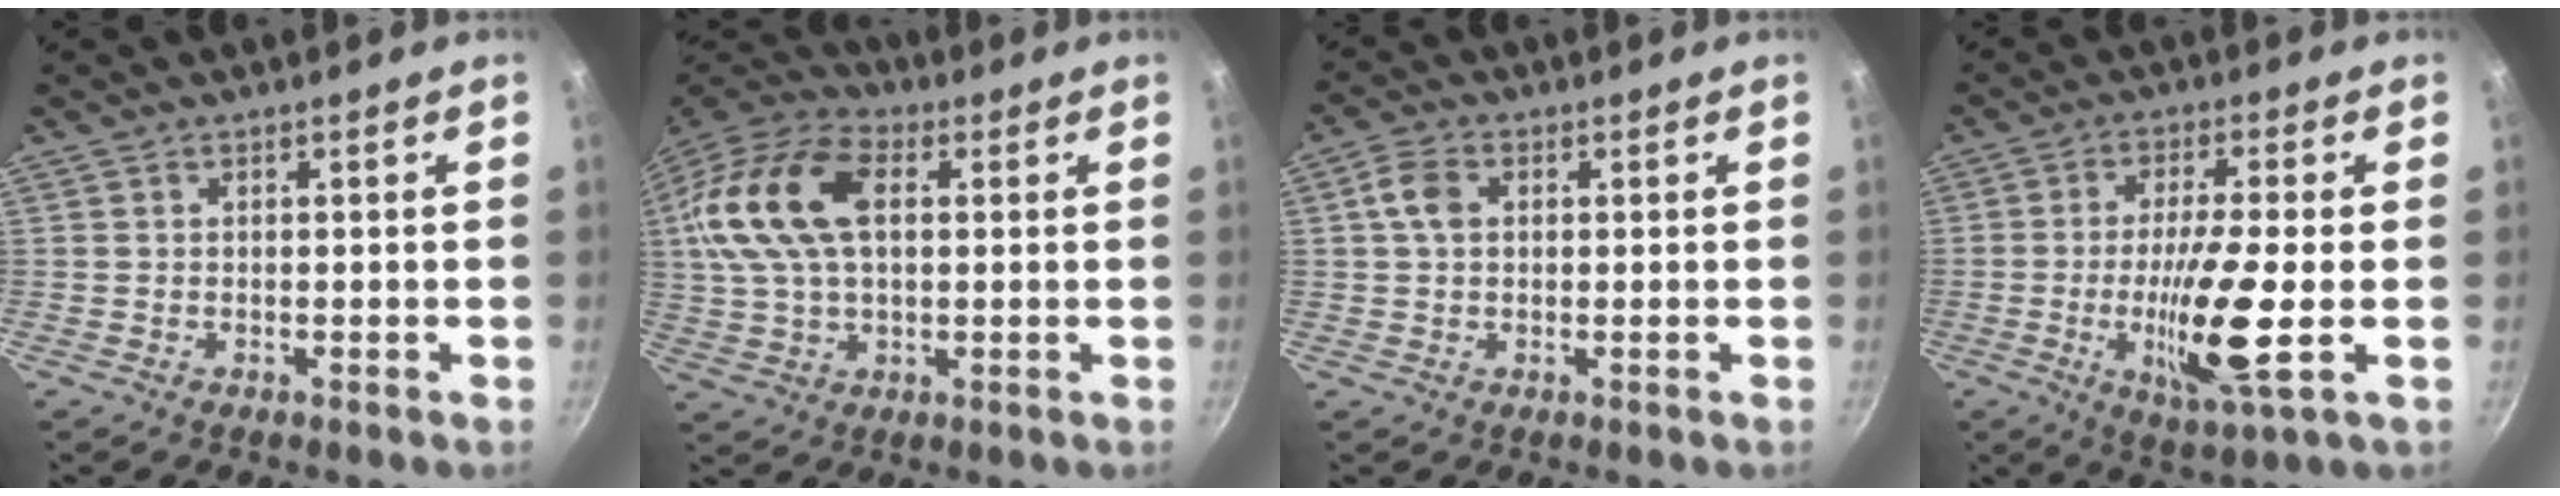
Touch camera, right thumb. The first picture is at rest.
{"total": 19.2, "force": [4.0, 11.5, 14.8], "torque": [-0.286, 0.025, 0.063]}
{"total": 4.4, "force": [0.7, 3.2, 2.9], "torque": [-0.054, 0.009, 0.007]}
{"total": 14.0, "force": [-2.4, 2.3, 13.6], "torque": [-0.253, -0.007, -0.044]}